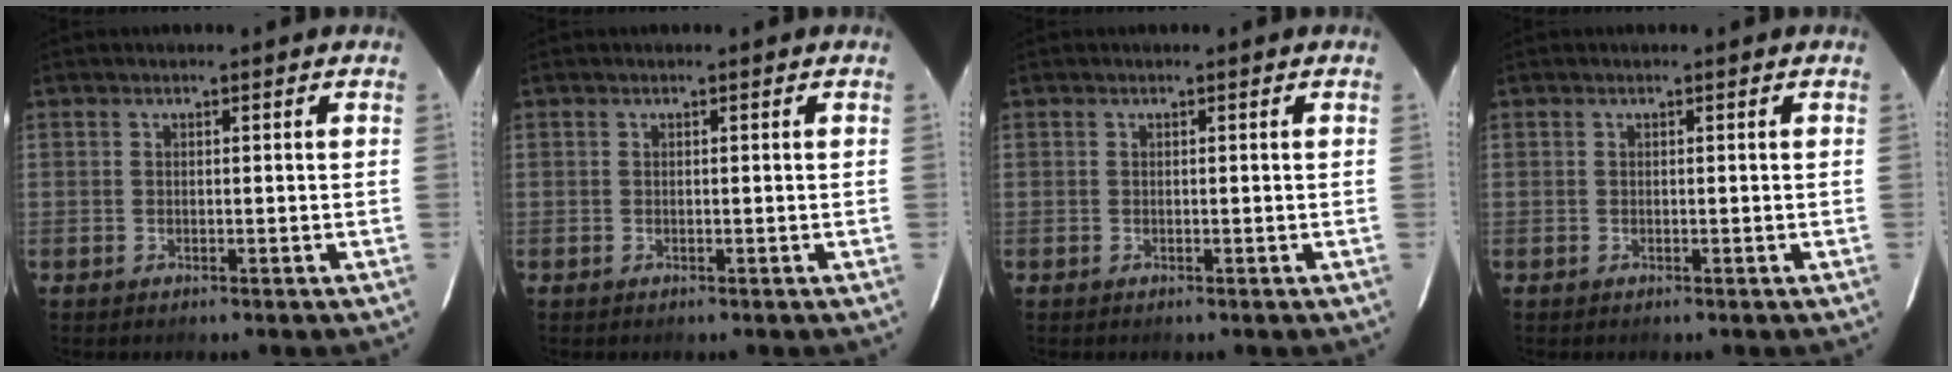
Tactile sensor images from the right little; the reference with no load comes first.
{"total": 0.0}
{"total": 0.0}
{"total": 0.0}